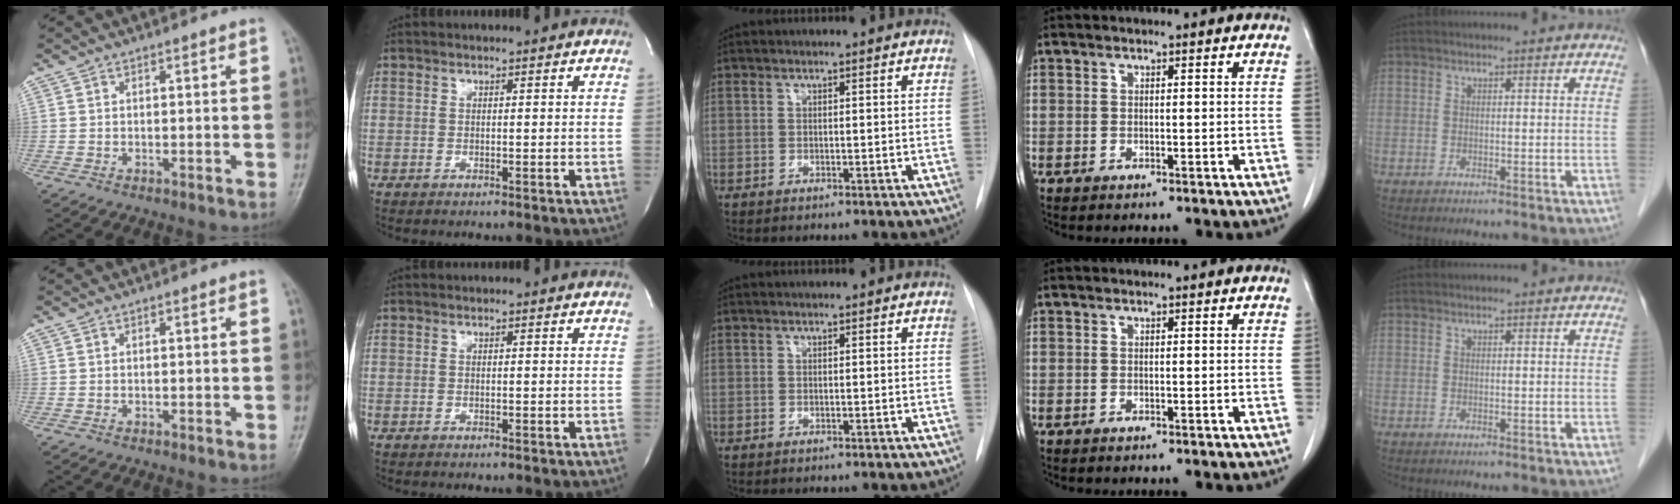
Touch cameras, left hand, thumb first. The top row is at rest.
{}